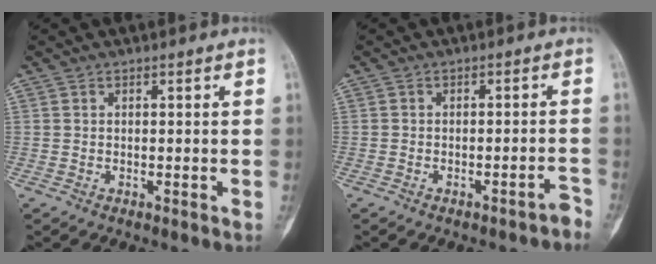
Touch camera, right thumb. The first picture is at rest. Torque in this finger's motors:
{"motor_torque": [0.79, 0.39, -0.03, -0.42, 0.04]}